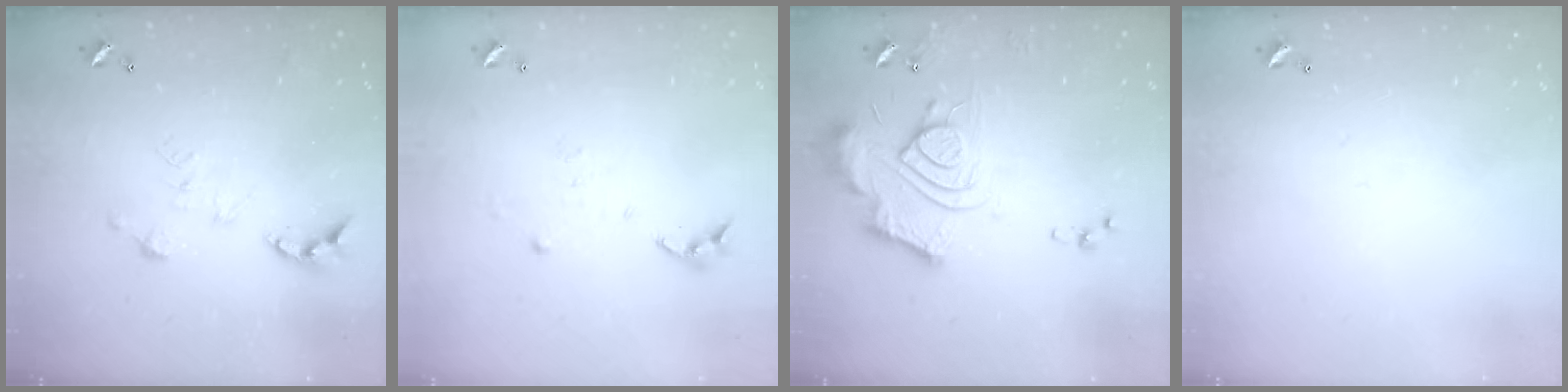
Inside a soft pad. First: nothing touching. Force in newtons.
{"total": 6.3, "press": 6.3, "slide": 0.6}
{"total": 14.1, "press": 14.1, "slide": 1.3}
{"total": 0.0}